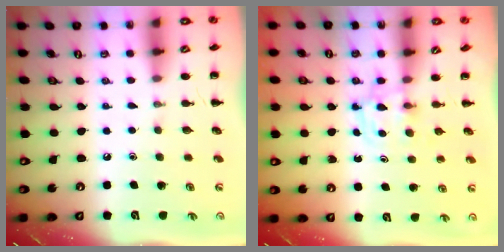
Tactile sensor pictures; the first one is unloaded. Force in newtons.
{"total": 2.9, "press": 2.6, "slide": 1.2}